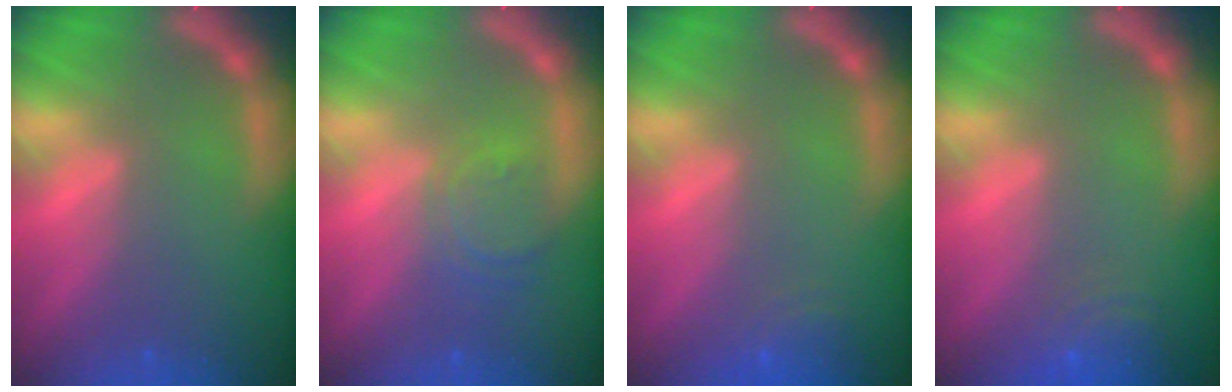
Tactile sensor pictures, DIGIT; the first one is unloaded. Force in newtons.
{"total": 3.5}
{"total": 2.5}
{"total": 4.5}